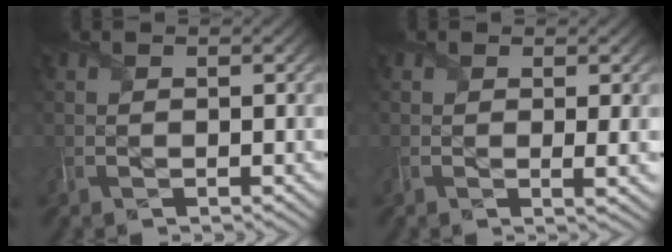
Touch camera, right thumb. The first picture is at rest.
{"total": 2.1, "force": [0.3, 0.3, 2.0], "torque": [-0.031, -0.005, 0.001]}